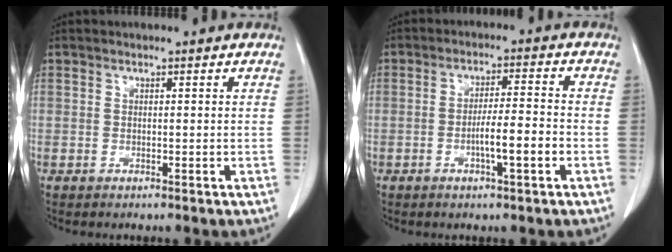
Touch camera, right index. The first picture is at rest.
{"total": 5.7, "force": [-2.0, 0.3, 5.4], "torque": [-0.095, 0.002, -0.034]}